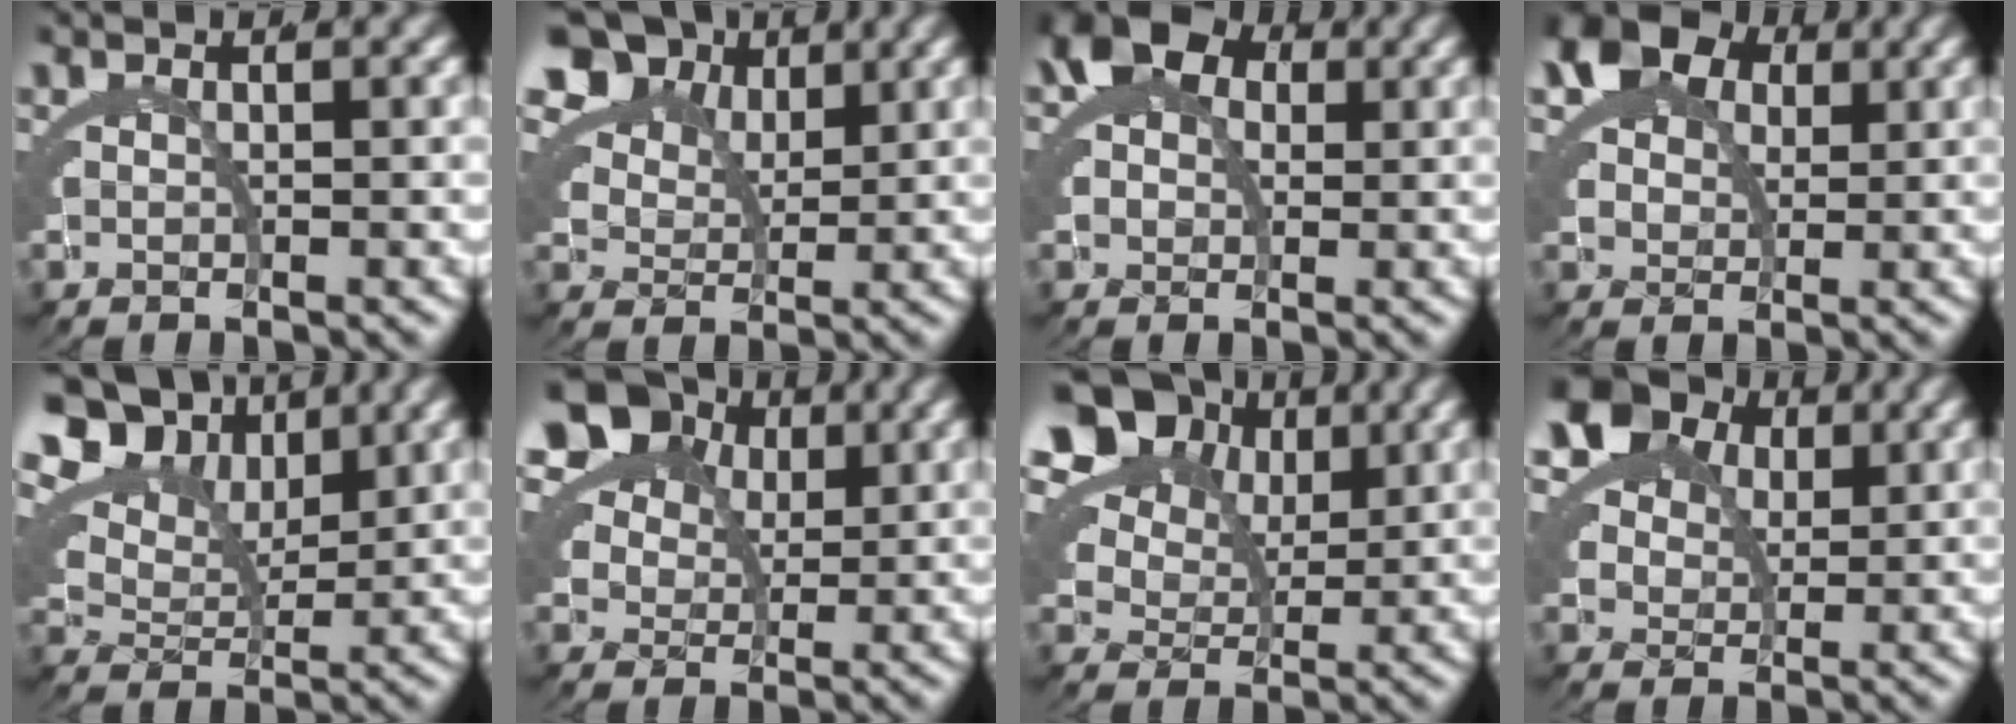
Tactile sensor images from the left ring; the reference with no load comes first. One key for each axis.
{"total": 9.3, "fx": 5.2, "fy": 5.9, "fz": 5.0, "tx": -0.095, "ty": 0.009, "tz": 0.082}
{"total": 9.1, "fx": 3.1, "fy": 7.0, "fz": 5.0, "tx": -0.106, "ty": 0.006, "tz": 0.038}
{"total": 9.9, "fx": 4.7, "fy": 7.0, "fz": 5.1, "tx": -0.111, "ty": -0.001, "tz": 0.077}
{"total": 12.6, "fx": 6.3, "fy": 8.5, "fz": 6.9, "tx": -0.135, "ty": 0.022, "tz": 0.088}
{"total": 11.1, "fx": 4.1, "fy": 7.9, "fz": 6.6, "tx": -0.146, "ty": -0.007, "tz": 0.068}
{"total": 12.1, "fx": 5.0, "fy": 8.4, "fz": 7.1, "tx": -0.140, "ty": 0.010, "tz": 0.074}
{"total": 10.1, "fx": 4.2, "fy": 7.4, "fz": 5.5, "tx": -0.133, "ty": -0.007, "tz": 0.071}